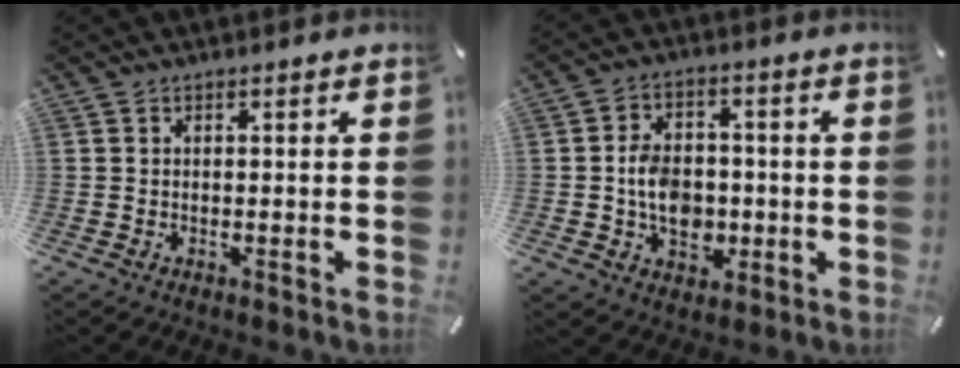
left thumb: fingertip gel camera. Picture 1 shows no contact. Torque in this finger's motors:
{"motor_torque": [1.75, 1.95, 1.14, 0.22, 0.17]}